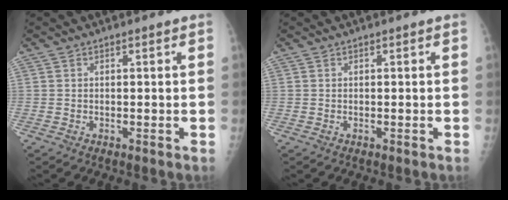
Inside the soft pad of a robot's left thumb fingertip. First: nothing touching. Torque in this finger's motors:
{"motor_torque": [0.16, 0.16, 0.01, -0.02, 0.00]}